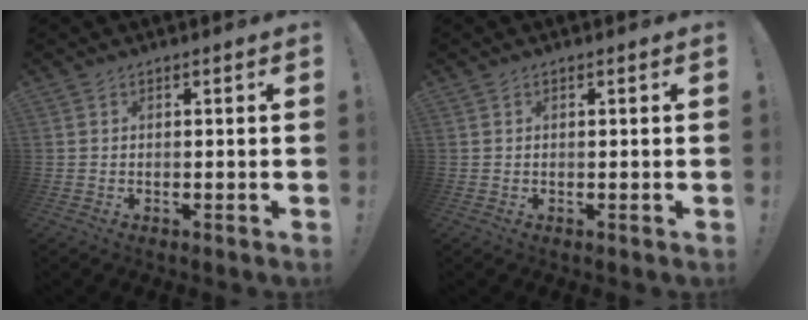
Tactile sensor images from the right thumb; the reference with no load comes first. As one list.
[{"total": 0.0}]